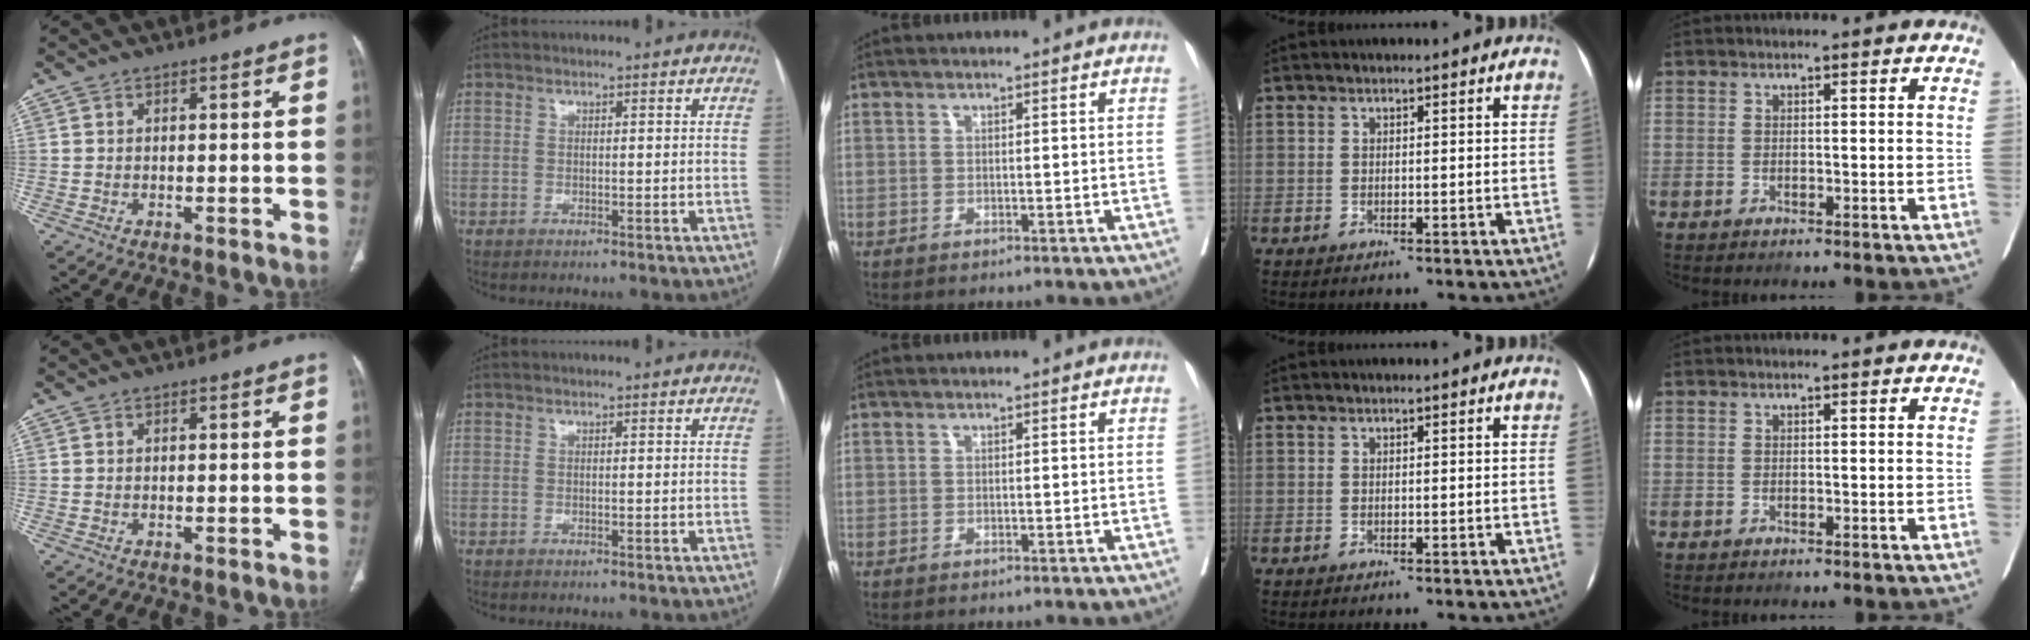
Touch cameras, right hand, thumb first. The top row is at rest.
{}